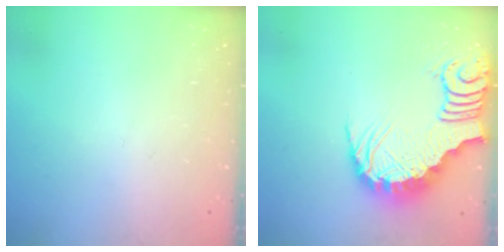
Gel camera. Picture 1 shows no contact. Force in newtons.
{"total": 3.4, "press": 3.3, "slide": 0.5}